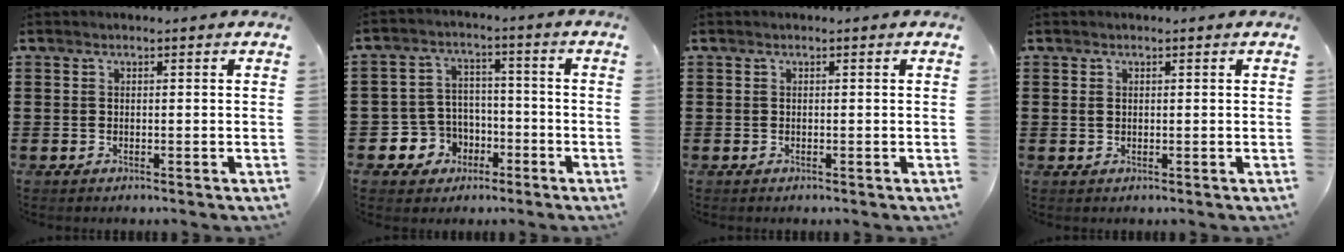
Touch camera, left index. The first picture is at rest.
{"total": 5.8, "force": [-2.5, 5.1, 1.0], "torque": [-0.047, 0.009, -0.047]}
{"total": 0.0}
{"total": 0.6, "force": [0.1, 0.5, 0.3], "torque": [-0.009, 0.002, 0.002]}